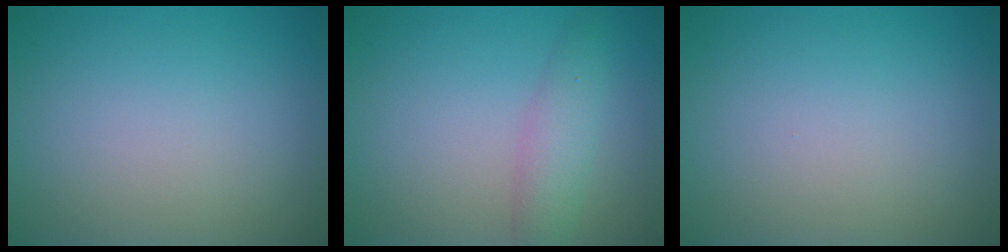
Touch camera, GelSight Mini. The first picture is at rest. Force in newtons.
{"total": 2.7, "press": 2.7, "slide": 0.0}
{"total": 0.0}